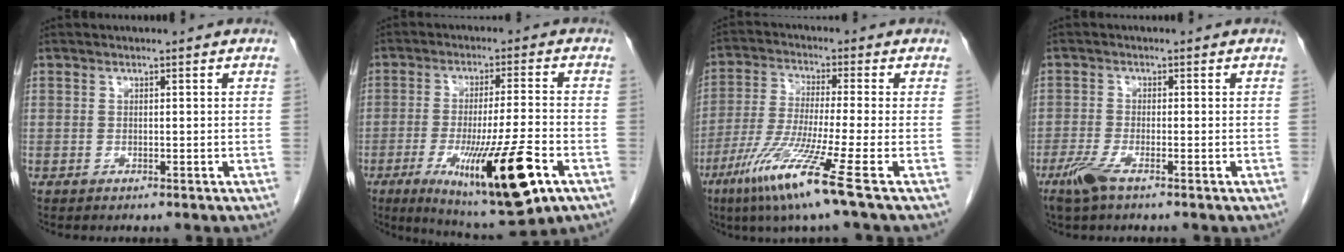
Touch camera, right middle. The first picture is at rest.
{"total": 16.5, "force": [-6.8, 1.3, 15.0], "torque": [-0.239, -0.035, -0.099]}
{"total": 12.0, "force": [-6.5, -1.5, 10.0], "torque": [-0.202, -0.043, -0.126]}
{"total": 3.7, "force": [-2.3, 0.6, 2.8], "torque": [-0.066, -0.009, -0.050]}